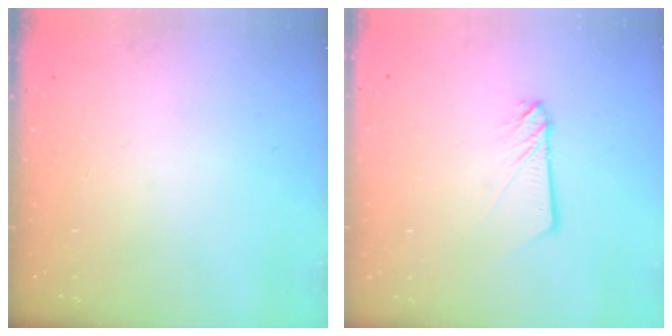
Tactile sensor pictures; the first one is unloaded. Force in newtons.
{"total": 3.3, "press": 3.3, "slide": 0.3}